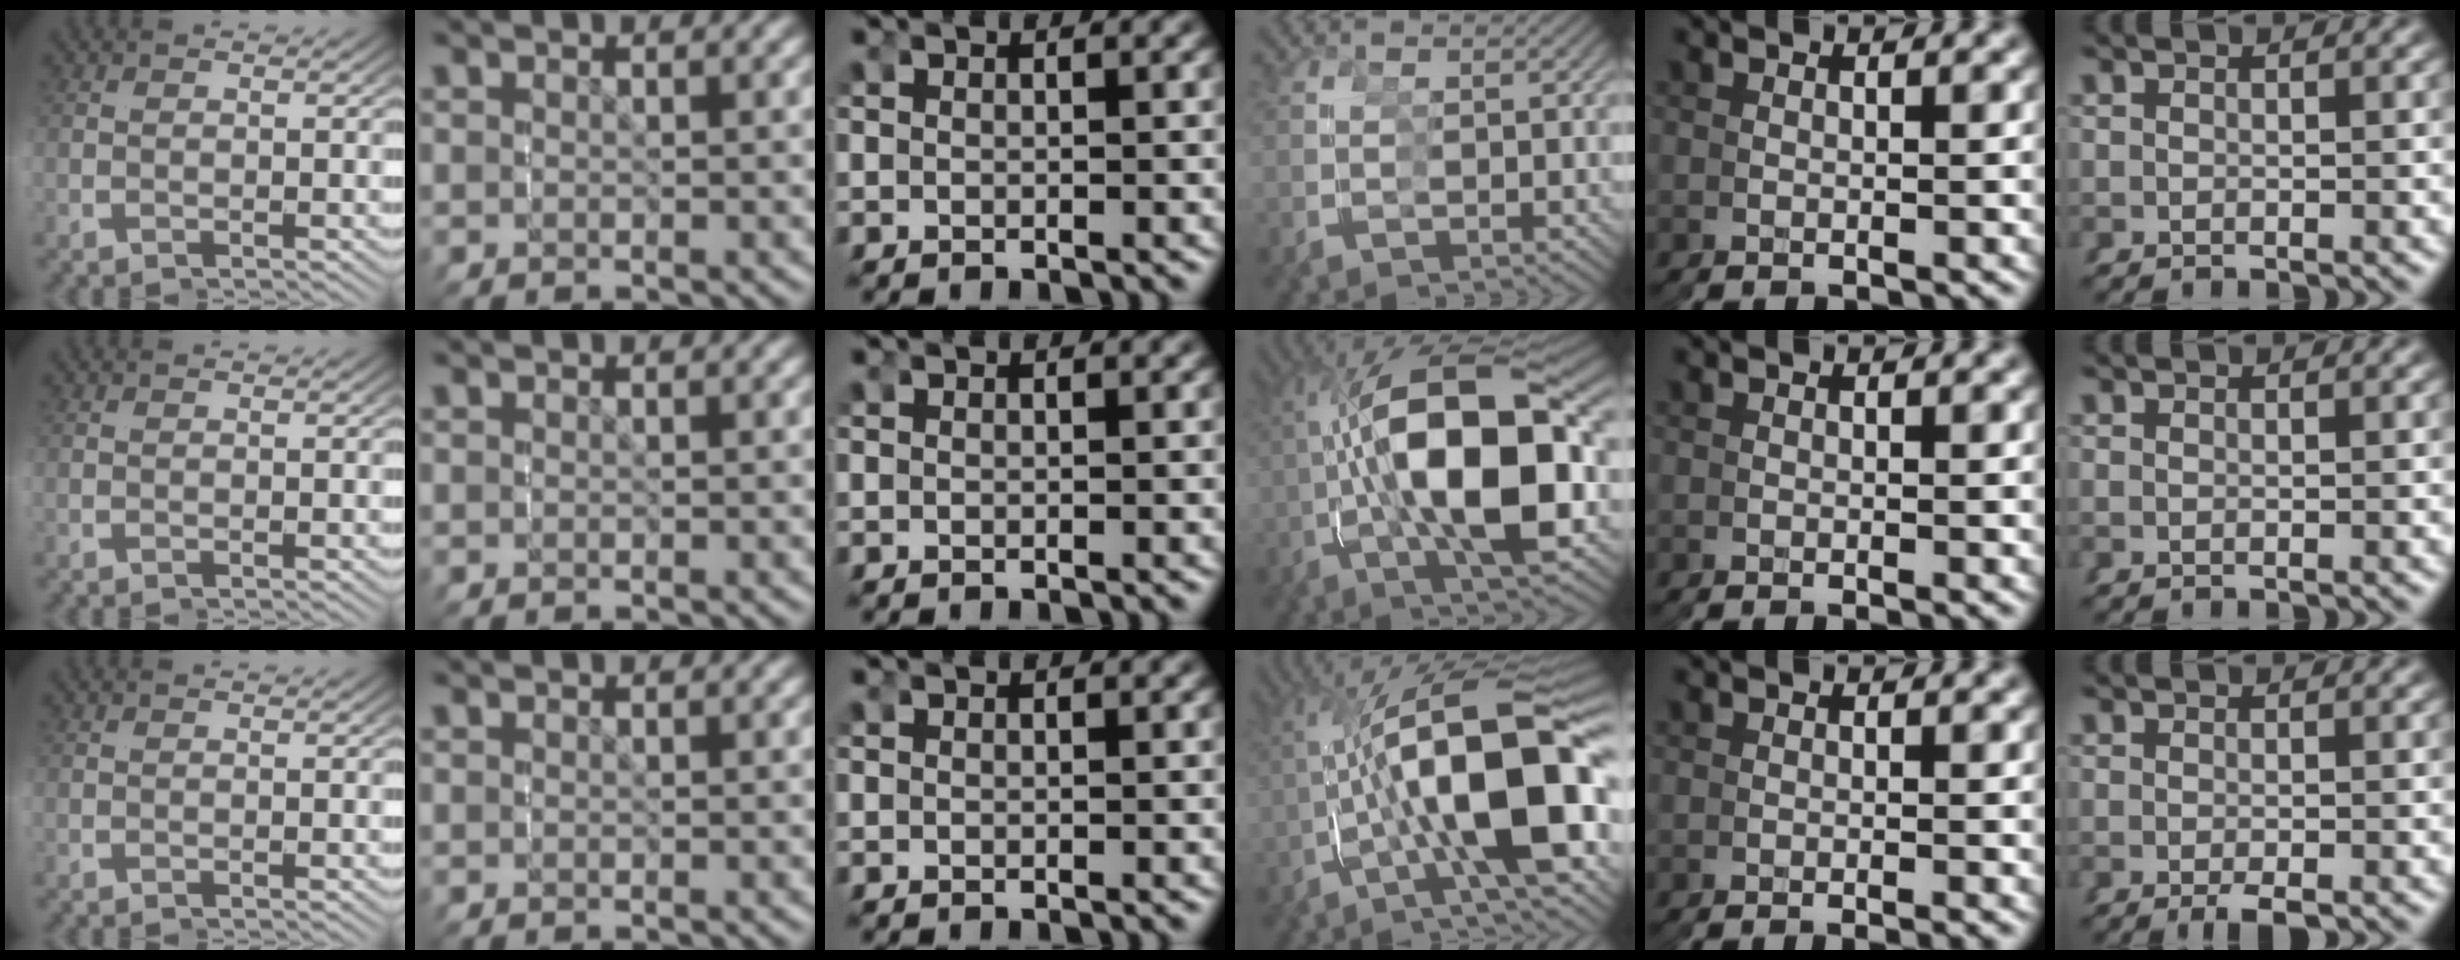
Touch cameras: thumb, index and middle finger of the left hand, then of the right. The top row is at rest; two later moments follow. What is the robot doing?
{"motion": "grasp_and_lifting", "object": "screwdriver"}